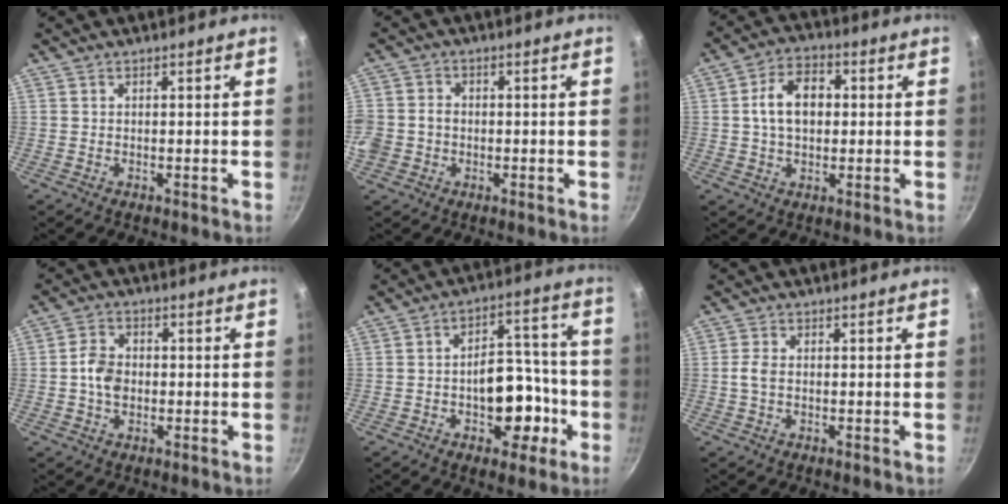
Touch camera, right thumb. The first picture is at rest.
{"total": 8.7, "force": [-1.5, 7.8, 3.8], "torque": [-0.092, 0.022, -0.034]}
{"total": 9.6, "force": [1.0, 6.5, 7.0], "torque": [-0.097, 0.019, 0.008]}
{"total": 5.5, "force": [-0.6, 4.1, 3.6], "torque": [-0.056, 0.016, -0.017]}
{"total": 12.8, "force": [-4.1, 8.2, 9.0], "torque": [-0.071, 0.050, -0.051]}
{"total": 2.4, "force": [-0.2, 1.4, 1.9], "torque": [-0.041, 0.008, -0.006]}